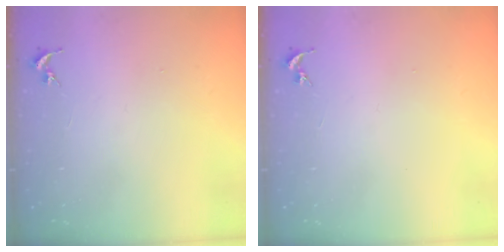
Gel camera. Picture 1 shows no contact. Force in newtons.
{"total": 0.0}